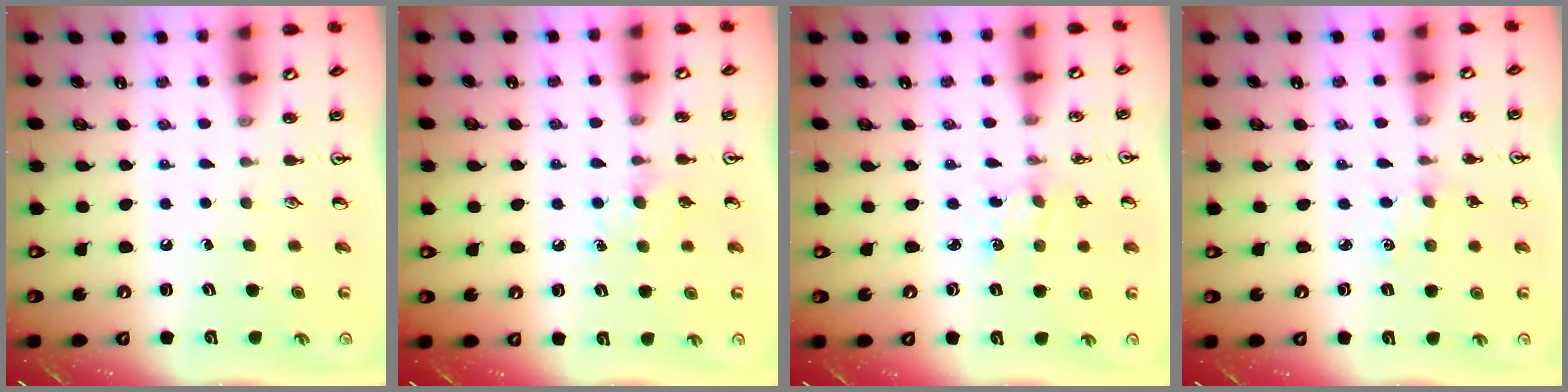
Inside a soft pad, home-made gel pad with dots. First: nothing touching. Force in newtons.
{"total": 5.4, "press": 5.4, "slide": 0.7}
{"total": 2.7, "press": 2.6, "slide": 0.4}
{"total": 1.2, "press": 1.2, "slide": 0.2}